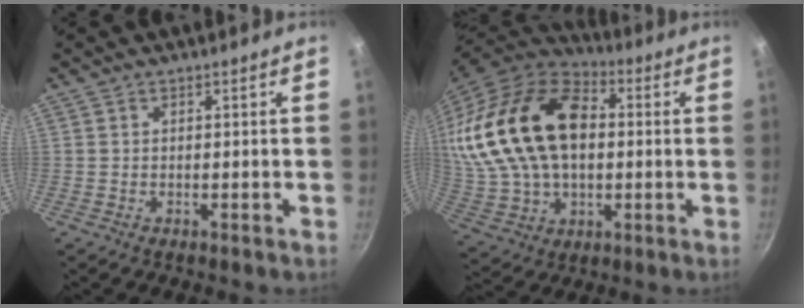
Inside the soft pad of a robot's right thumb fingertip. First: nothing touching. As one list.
[{"total": 27.9, "force": [4.5, 18.1, 20.8], "torque": [-0.400, 0.016, 0.084]}]